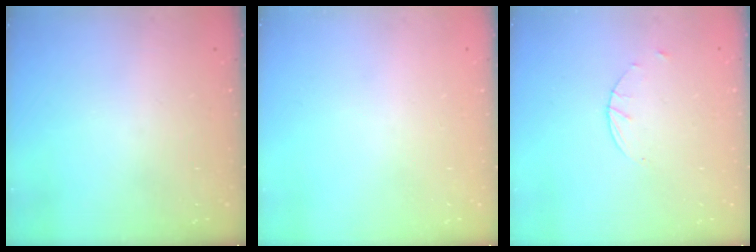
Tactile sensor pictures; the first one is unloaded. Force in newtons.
{"total": 0.0}
{"total": 1.7, "press": 1.7, "slide": 0.3}